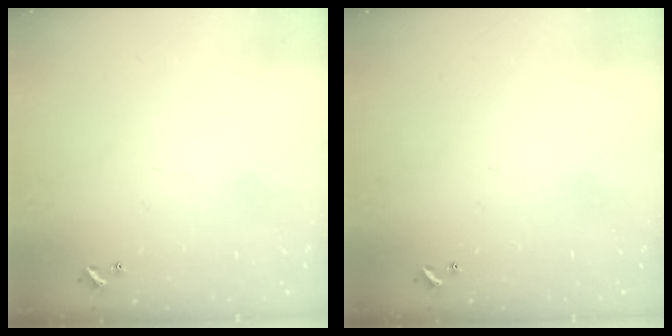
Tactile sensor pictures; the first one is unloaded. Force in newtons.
{"total": 0.0}